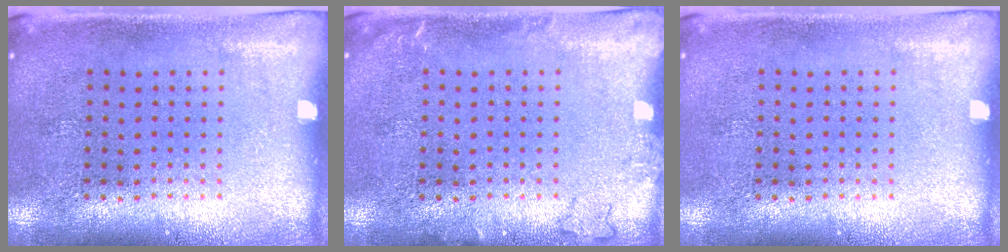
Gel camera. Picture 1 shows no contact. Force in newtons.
{"total": 1.2, "press": 1.2, "slide": 0.3}
{"total": 0.0}